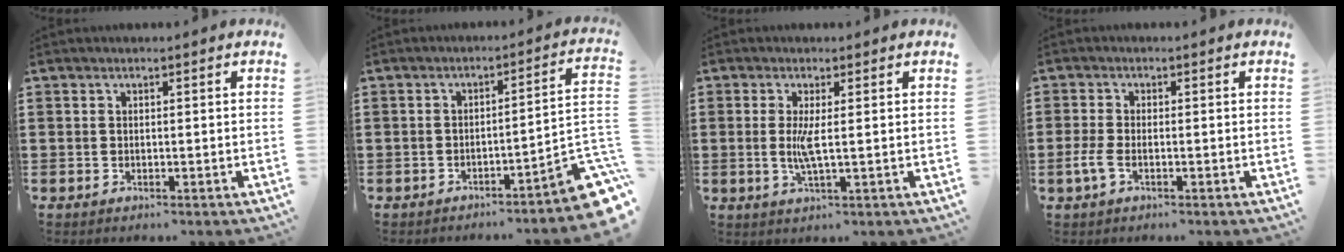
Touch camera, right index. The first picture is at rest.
{"total": 5.4, "force": [-3.4, 0.4, 4.1], "torque": [-0.051, -0.024, -0.069]}
{"total": 3.5, "force": [0.0, 0.2, 3.5], "torque": [-0.072, -0.009, -0.002]}
{"total": 2.7, "force": [-1.2, 1.0, 2.2], "torque": [-0.060, -0.007, -0.027]}